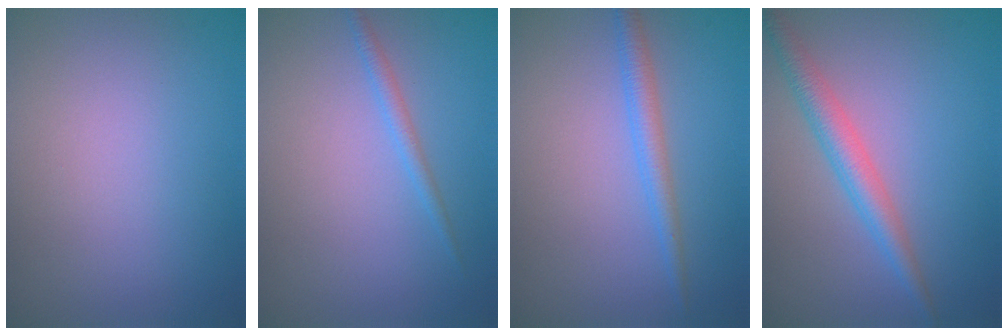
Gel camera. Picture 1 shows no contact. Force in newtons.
{"total": 1.2, "press": 1.2, "slide": 0.1}
{"total": 2.1, "press": 2.1, "slide": 0.1}
{"total": 3.2, "press": 3.2, "slide": 0.1}